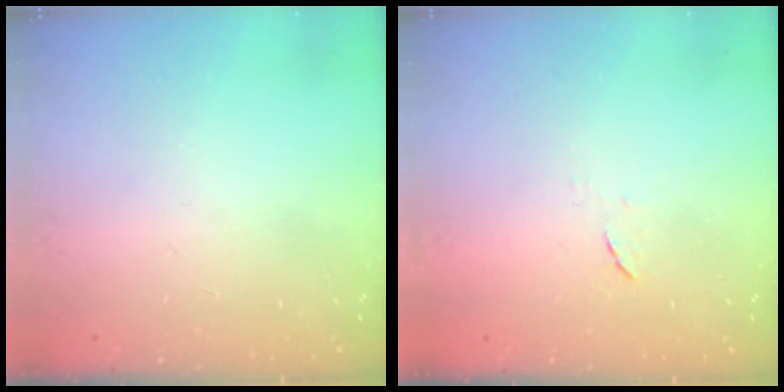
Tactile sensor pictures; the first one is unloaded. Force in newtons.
{"total": 4.3, "press": 4.2, "slide": 0.6}